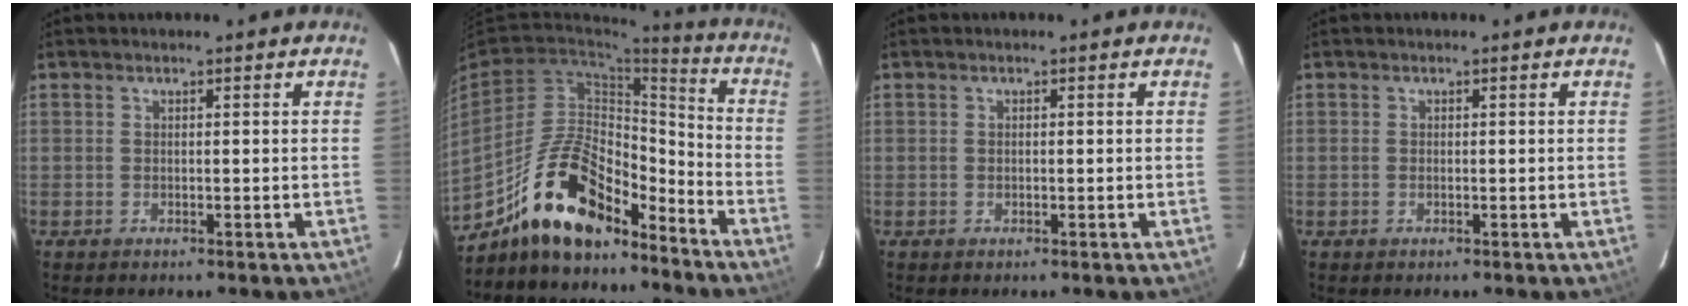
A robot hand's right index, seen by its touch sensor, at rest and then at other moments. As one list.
[{"total": 16.9, "force": [-12.3, 6.6, 9.4], "torque": [-0.184, 0.024, -0.208]}, {"total": 0.6, "force": [0.0, 0.4, 0.4], "torque": [-0.007, 0.001, -0.001]}, {"total": 0.6, "force": [-0.1, 0.4, 0.4], "torque": [-0.008, 0.000, -0.002]}]